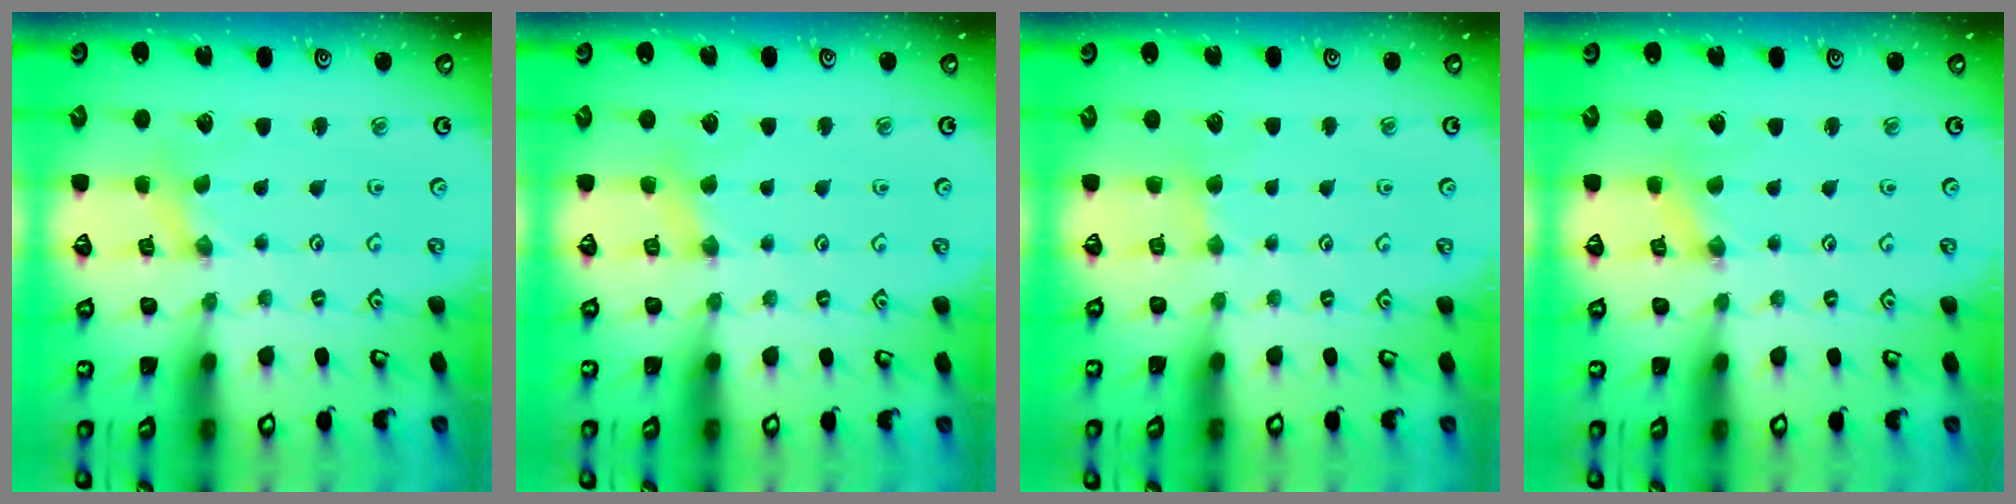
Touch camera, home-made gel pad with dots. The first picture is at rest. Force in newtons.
{"total": 2.7, "press": 2.7, "slide": 0.4}
{"total": 2.8, "press": 2.7, "slide": 0.4}
{"total": 0.0}